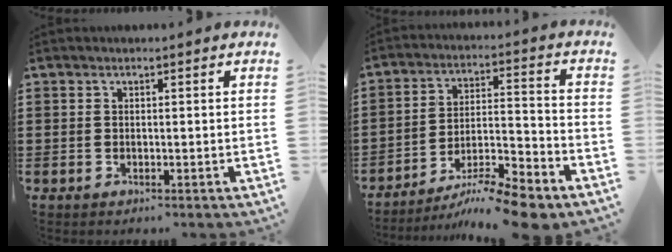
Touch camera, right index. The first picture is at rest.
{"total": 8.7, "force": [-7.6, 0.5, 4.2], "torque": [-0.065, 0.015, -0.147]}